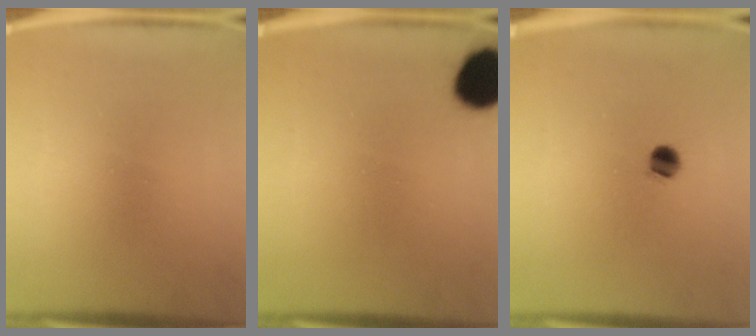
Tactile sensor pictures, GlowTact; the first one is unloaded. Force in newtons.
{"total": 11.2}
{"total": 3.2}